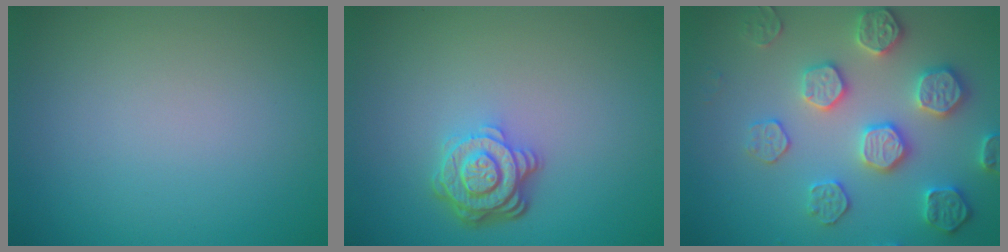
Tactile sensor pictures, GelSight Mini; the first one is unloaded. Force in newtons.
{"total": 4.3, "press": 3.3, "slide": 2.7}
{"total": 5.1, "press": 4.9, "slide": 1.4}